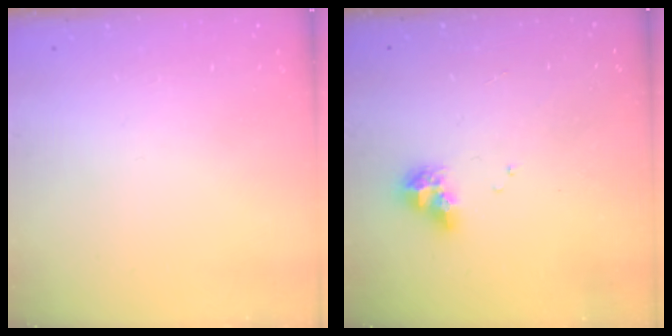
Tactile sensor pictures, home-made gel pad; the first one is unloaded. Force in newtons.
{"total": 8.3, "press": 8.3, "slide": 1.1}